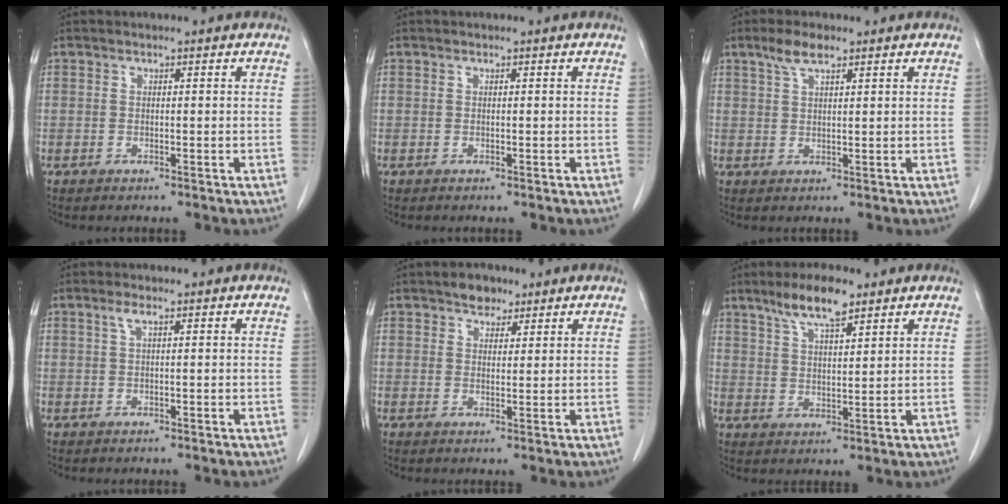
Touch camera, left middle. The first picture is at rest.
{"total": 0.0}
{"total": 3.6, "force": [2.5, 1.0, 2.5], "torque": [-0.055, 0.008, 0.051]}
{"total": 1.3, "force": [0.6, 0.1, 1.2], "torque": [-0.030, 0.007, 0.013]}
{"total": 3.2, "force": [2.3, 1.9, 1.1], "torque": [-0.019, 0.006, 0.036]}
{"total": 7.4, "force": [5.3, 1.6, 5.0], "torque": [-0.098, 0.006, 0.098]}